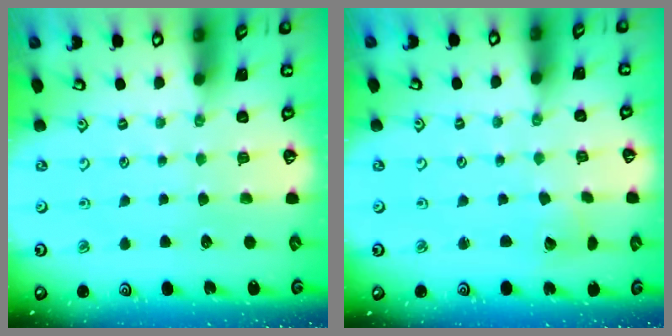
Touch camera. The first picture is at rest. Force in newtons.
{"total": 2.4, "press": 2.4, "slide": 0.3}